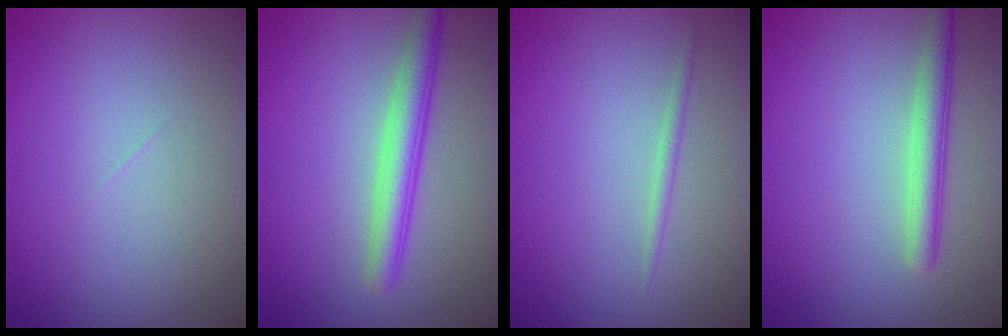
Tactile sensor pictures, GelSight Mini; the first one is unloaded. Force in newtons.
{"total": 3.3, "press": 3.3, "slide": 0.1}
{"total": 0.7, "press": 0.7, "slide": 0.1}
{"total": 2.6, "press": 2.6, "slide": 0.1}